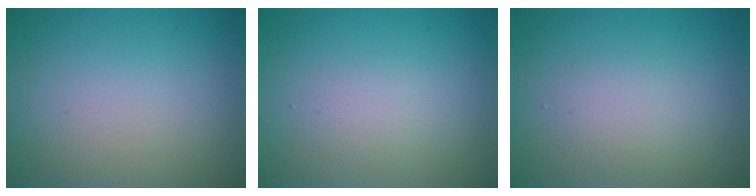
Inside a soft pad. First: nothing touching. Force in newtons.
{"total": 1.4, "press": 1.4, "slide": 0.1}
{"total": 1.9, "press": 1.9, "slide": 0.2}